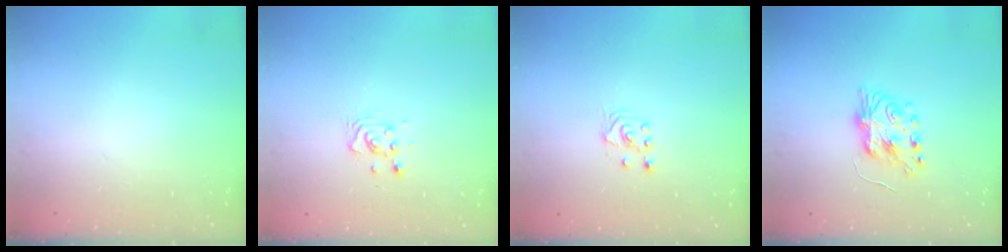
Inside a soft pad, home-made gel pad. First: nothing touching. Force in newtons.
{"total": 5.4, "press": 5.3, "slide": 1.2}
{"total": 2.6, "press": 2.4, "slide": 0.8}
{"total": 8.7, "press": 8.6, "slide": 0.6}